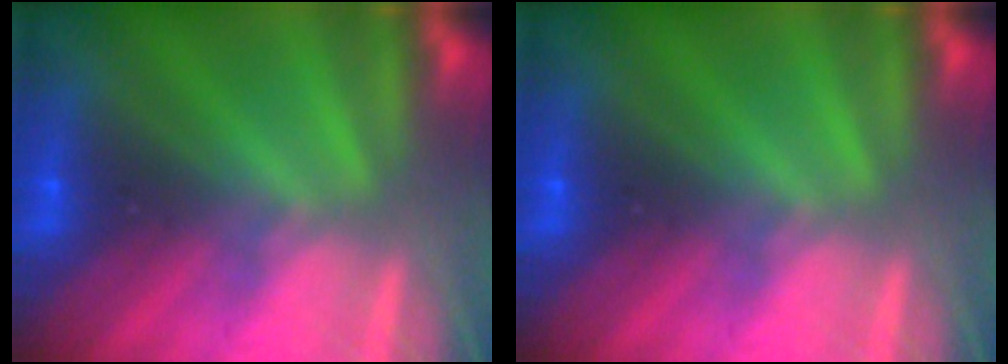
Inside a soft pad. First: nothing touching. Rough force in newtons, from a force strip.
{"total": 0.0}